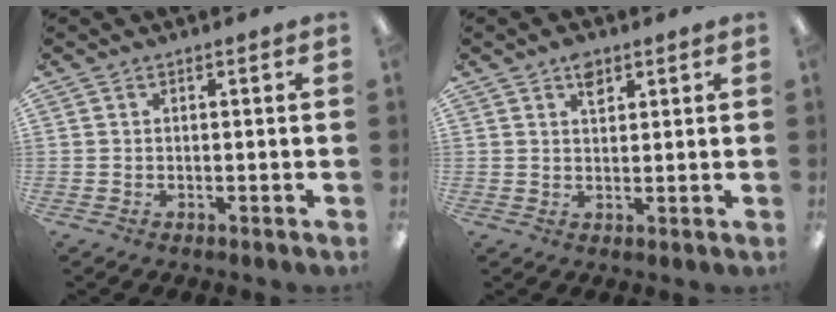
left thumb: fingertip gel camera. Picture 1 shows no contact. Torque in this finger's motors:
{"motor_torque": [0.65, 0.19, 0.50, -0.27, 0.01]}